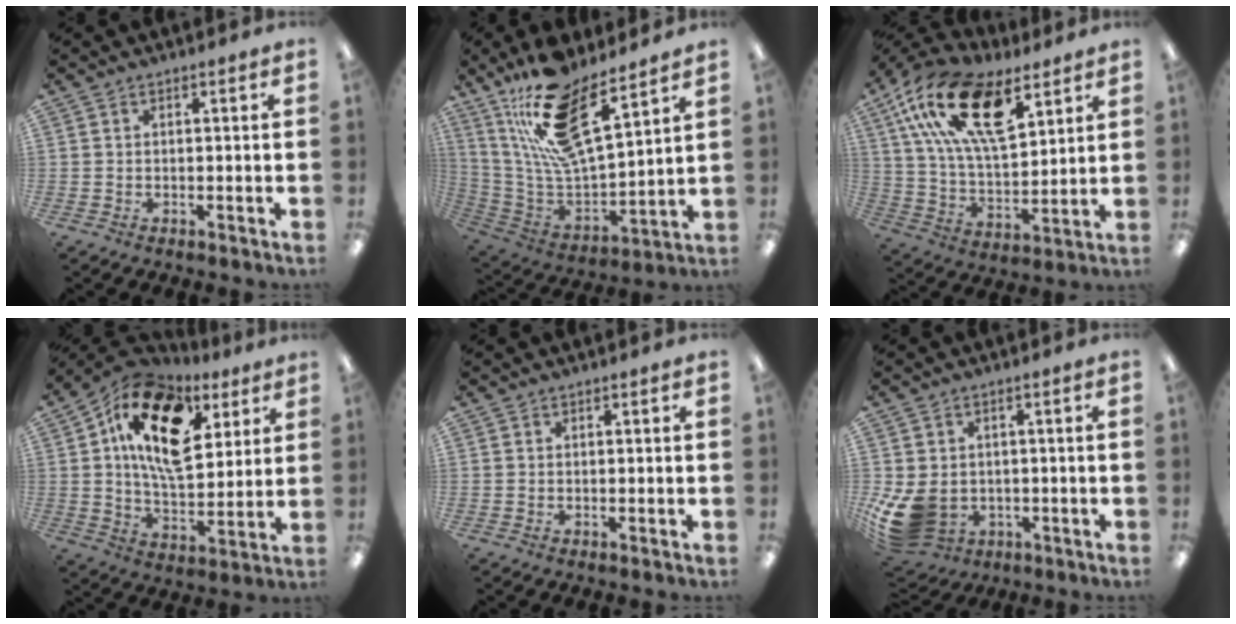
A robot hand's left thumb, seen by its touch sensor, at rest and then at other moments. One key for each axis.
{"total": 20.2, "fx": 13.7, "fy": 6.2, "fz": 13.5, "tx": -0.263, "ty": -0.078, "tz": 0.238}
{"total": 22.4, "fx": 11.9, "fy": 10.1, "fz": 16.1, "tx": -0.306, "ty": -0.049, "tz": 0.208}
{"total": 18.7, "fx": 8.3, "fy": 10.2, "fz": 13.3, "tx": -0.225, "ty": -0.017, "tz": 0.144}
{"total": 0.0}
{"total": 9.2, "fx": -1.9, "fy": 7.2, "fz": 5.4, "tx": -0.130, "ty": -0.001, "tz": -0.028}